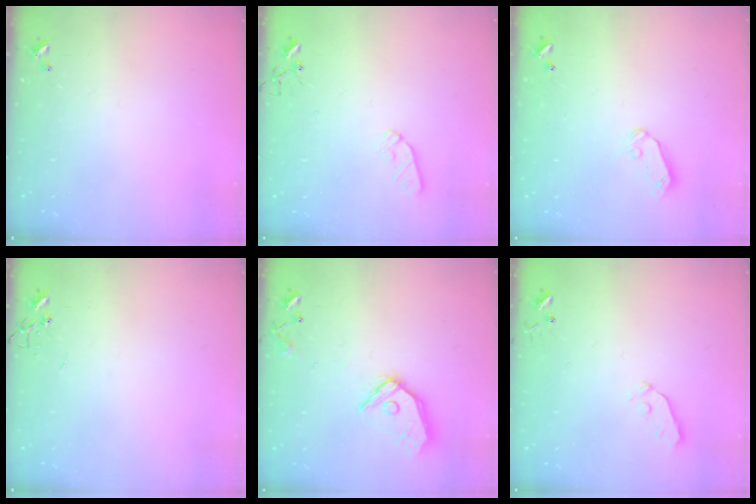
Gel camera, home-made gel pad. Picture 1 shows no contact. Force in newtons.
{"total": 5.9, "press": 5.8, "slide": 0.8}
{"total": 5.4, "press": 5.4, "slide": 0.5}
{"total": 0.0}
{"total": 12.2, "press": 12.2, "slide": 1.1}
{"total": 3.3, "press": 3.2, "slide": 0.7}